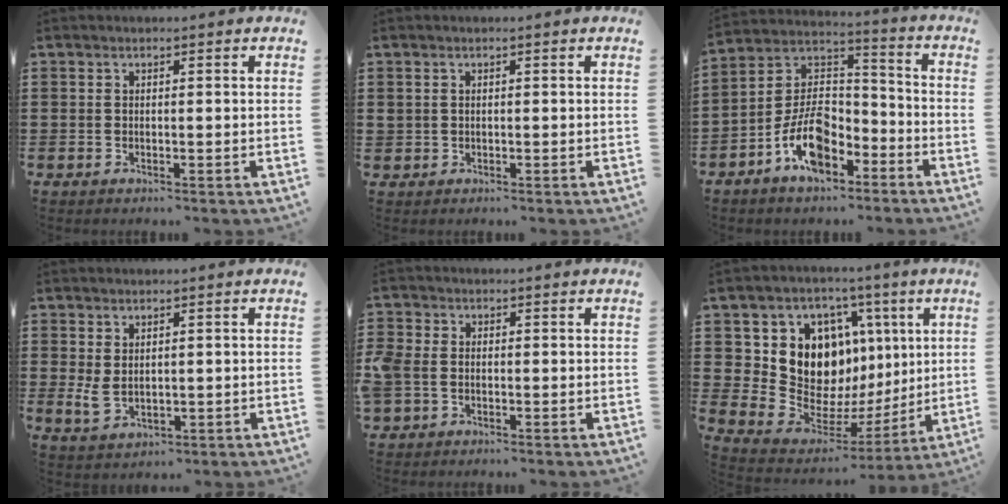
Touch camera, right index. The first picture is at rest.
{"total": 0.9, "force": [0.3, 0.8, 0.1], "torque": [-0.006, 0.004, 0.005]}
{"total": 9.8, "force": [-5.4, 5.4, 6.1], "torque": [-0.140, 0.007, -0.104]}
{"total": 2.7, "force": [0.8, 1.7, 1.9], "torque": [-0.054, -0.002, 0.010]}
{"total": 2.6, "force": [-0.7, 2.0, 1.5], "torque": [-0.054, -0.002, -0.021]}
{"total": 13.4, "force": [4.1, 11.1, 6.3], "torque": [-0.128, -0.040, 0.086]}